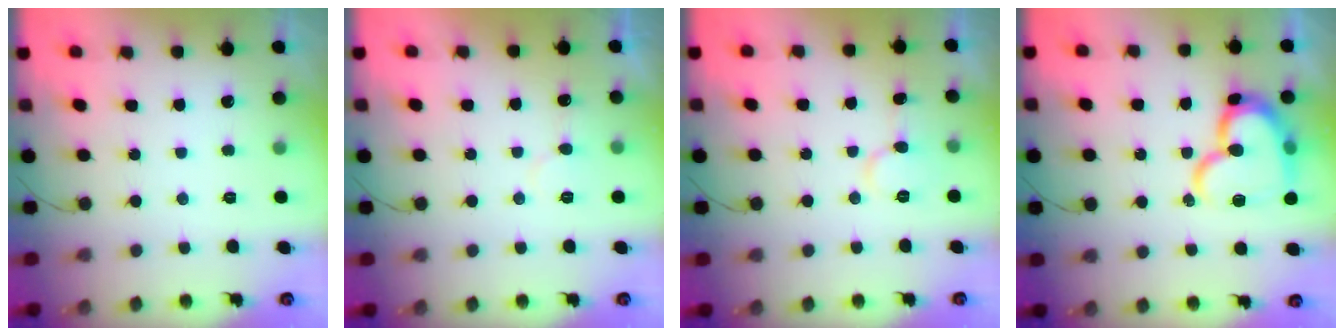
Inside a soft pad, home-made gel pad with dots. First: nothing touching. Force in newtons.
{"total": 6.9, "press": 6.8, "slide": 0.4}
{"total": 6.5, "press": 6.5, "slide": 0.5}
{"total": 18.3, "press": 18.3, "slide": 0.9}